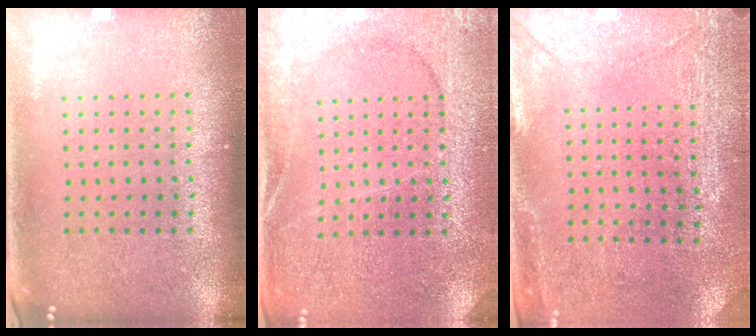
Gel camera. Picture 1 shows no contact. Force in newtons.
{"total": 2.9, "press": 2.9, "slide": 0.3}
{"total": 3.0, "press": 2.6, "slide": 1.4}